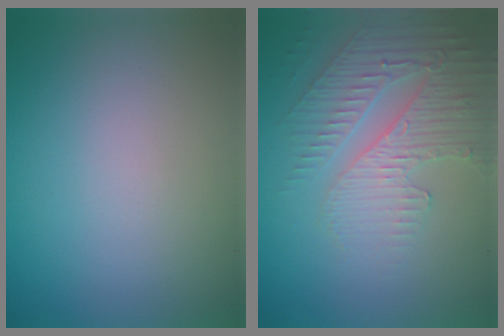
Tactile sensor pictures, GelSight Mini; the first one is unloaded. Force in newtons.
{"total": 3.9, "press": 3.7, "slide": 1.2}